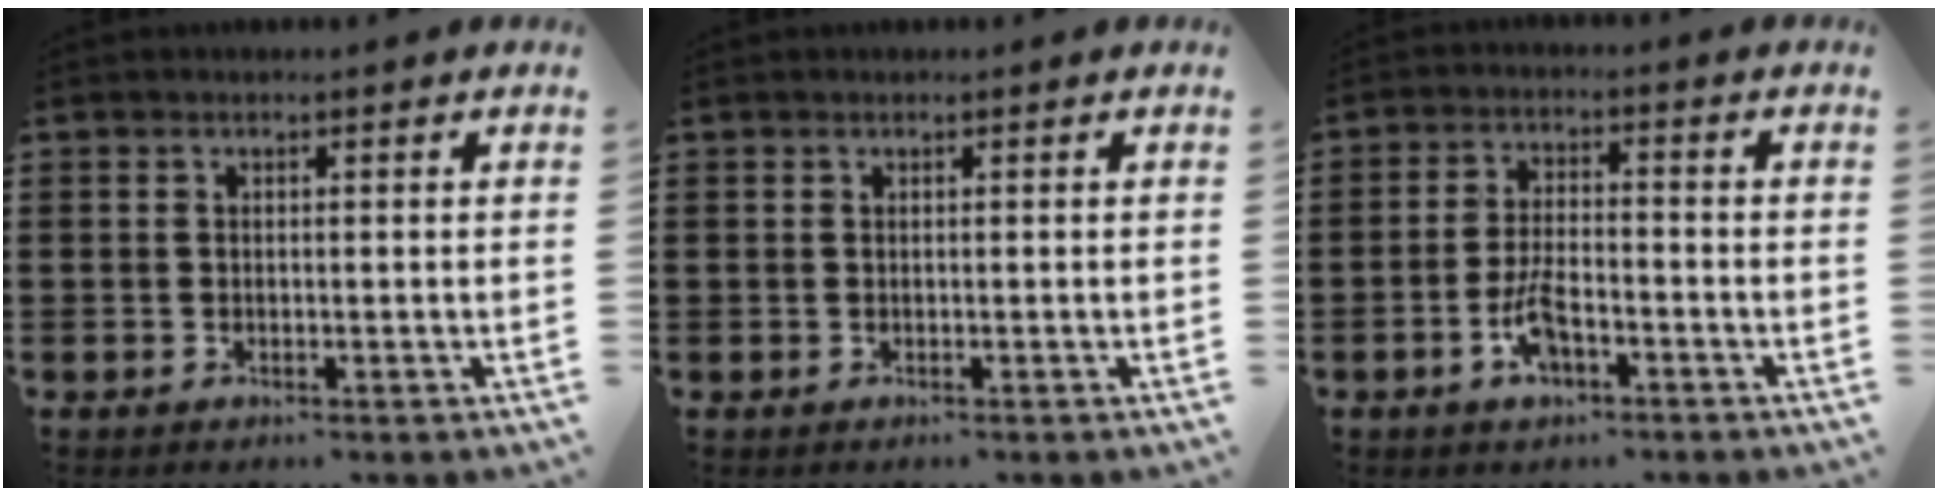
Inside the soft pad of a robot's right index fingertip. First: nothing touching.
{"total": 0.0}
{"total": 5.7, "force": [-2.6, 2.3, 4.5], "torque": [-0.101, 0.003, -0.052]}